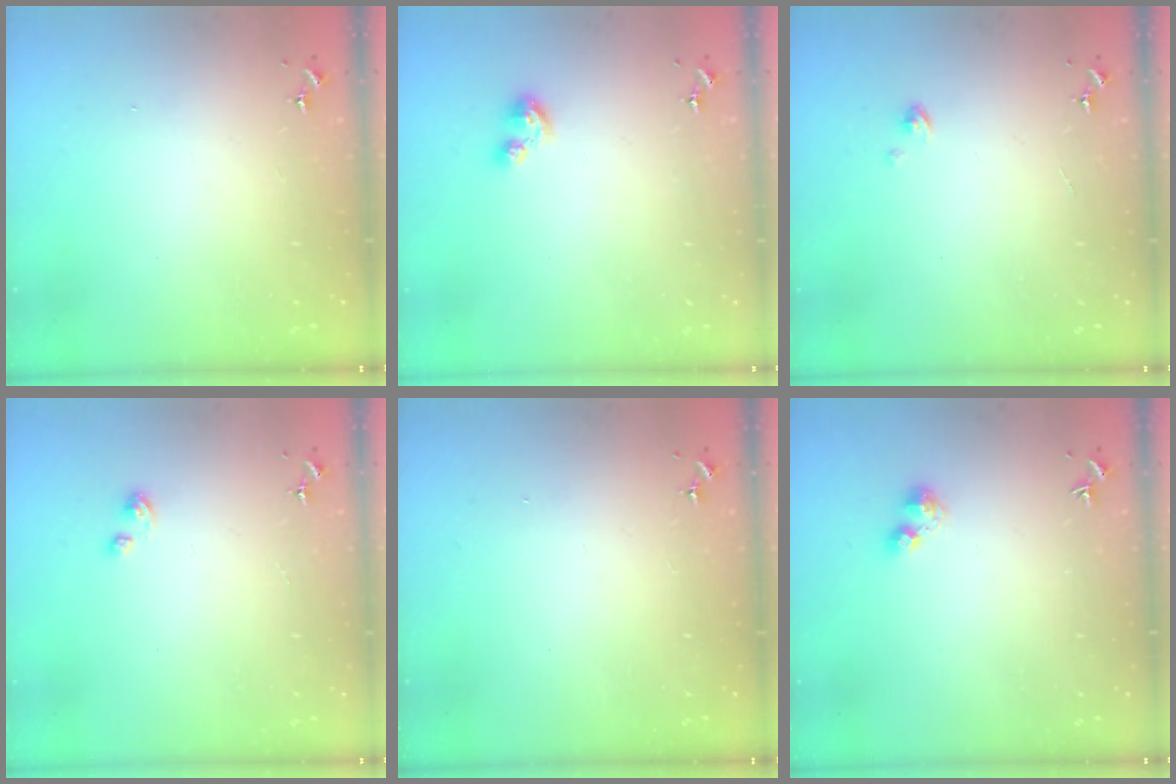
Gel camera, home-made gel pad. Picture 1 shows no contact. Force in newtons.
{"total": 5.1, "press": 5.1, "slide": 0.6}
{"total": 2.5, "press": 2.4, "slide": 0.2}
{"total": 2.6, "press": 2.6, "slide": 0.2}
{"total": 1.3, "press": 0.9, "slide": 0.9}
{"total": 2.9, "press": 2.9, "slide": 0.7}